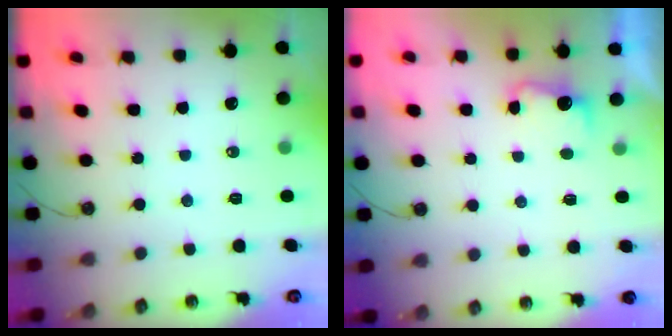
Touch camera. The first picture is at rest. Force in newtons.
{"total": 3.7, "press": 3.5, "slide": 1.0}